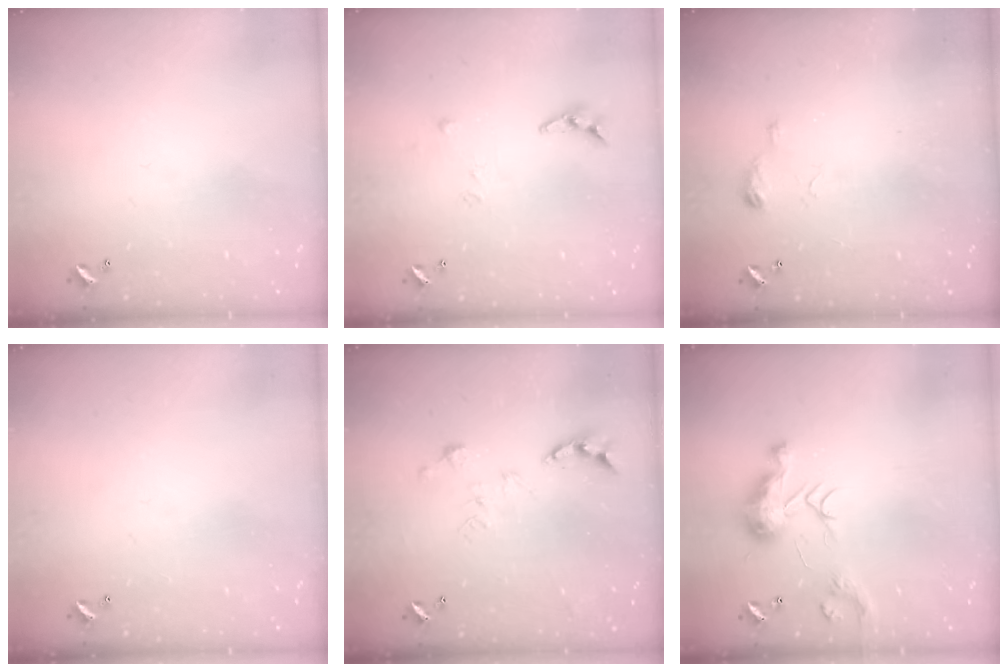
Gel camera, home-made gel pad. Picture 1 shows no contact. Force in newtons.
{"total": 5.7, "press": 5.7, "slide": 0.4}
{"total": 5.4, "press": 5.3, "slide": 0.8}
{"total": 0.0}
{"total": 0.0}
{"total": 9.7, "press": 9.7, "slide": 0.8}